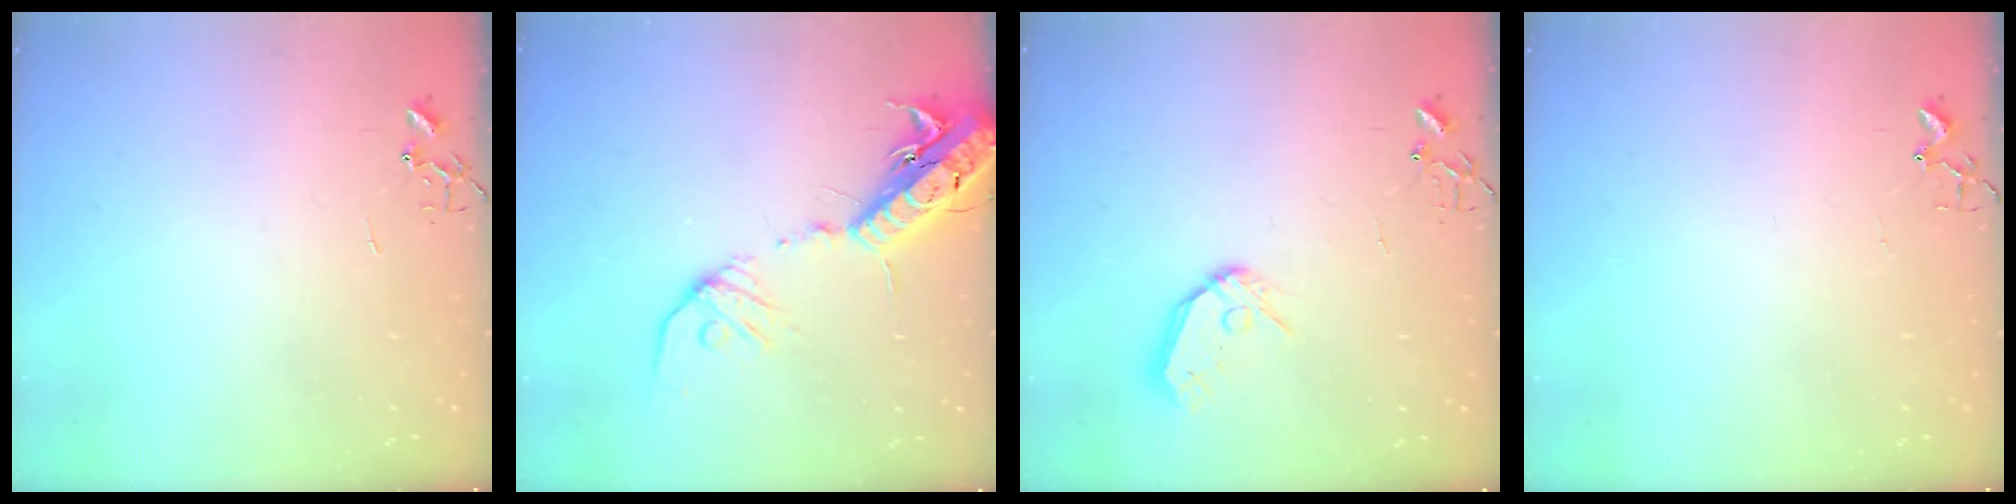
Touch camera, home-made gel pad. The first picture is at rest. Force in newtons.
{"total": 17.9, "press": 17.4, "slide": 4.3}
{"total": 10.5, "press": 10.5, "slide": 1.3}
{"total": 4.0, "press": 3.9, "slide": 0.4}